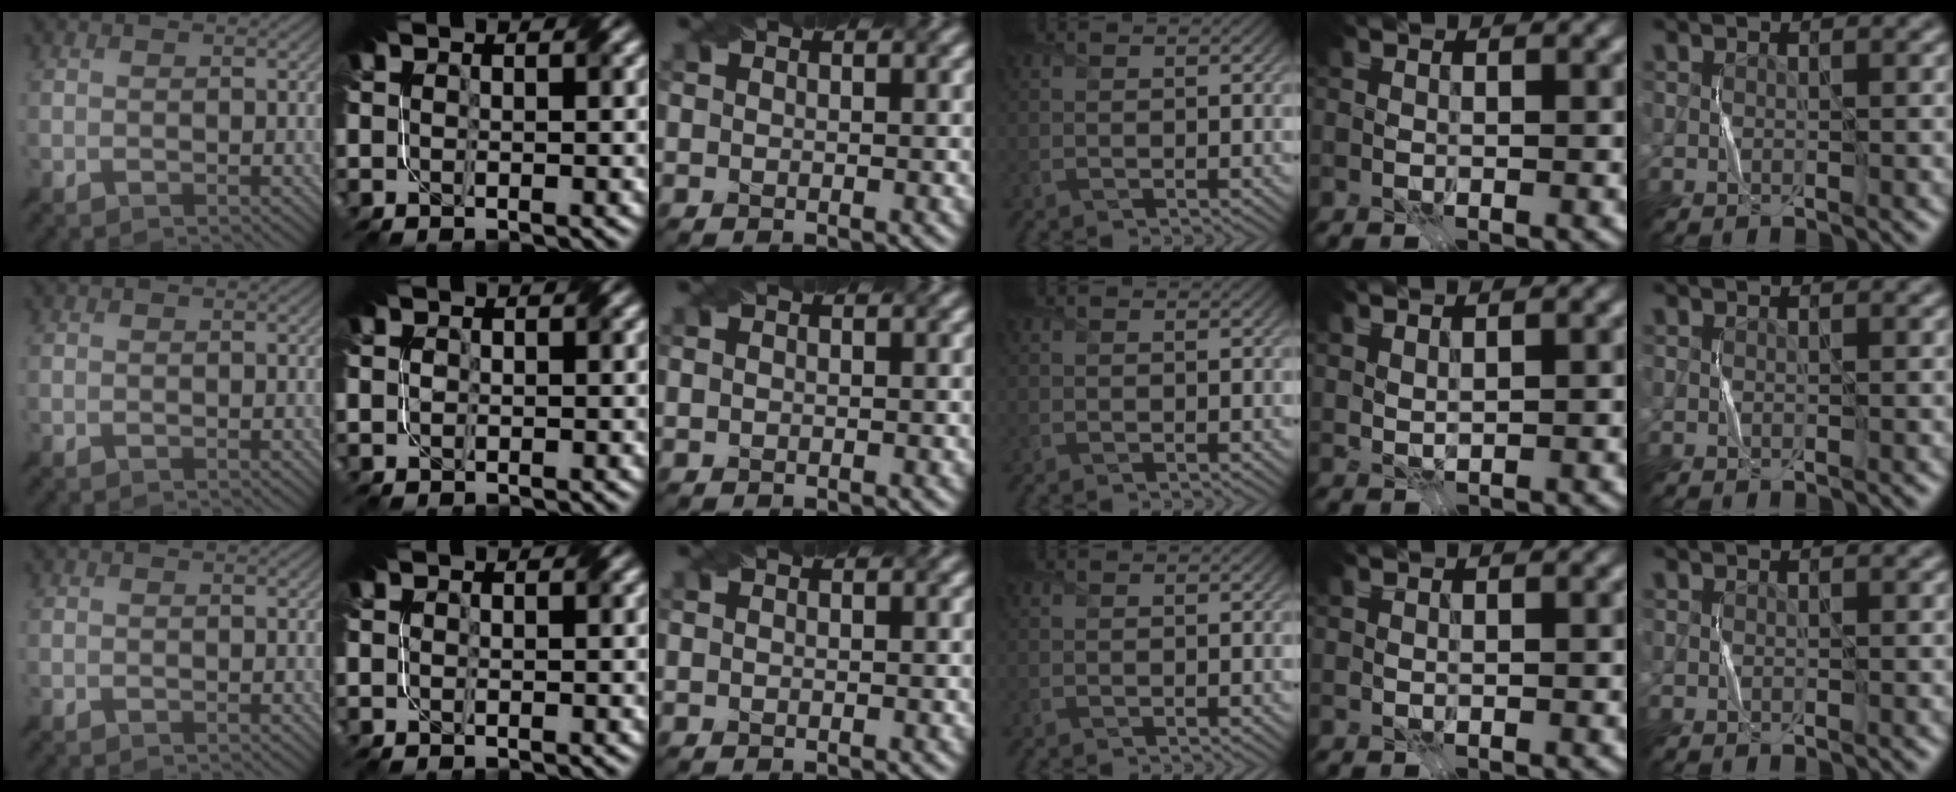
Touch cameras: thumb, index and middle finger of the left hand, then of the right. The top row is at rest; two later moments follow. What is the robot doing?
{"motion": "fold", "object": "coffee filter"}